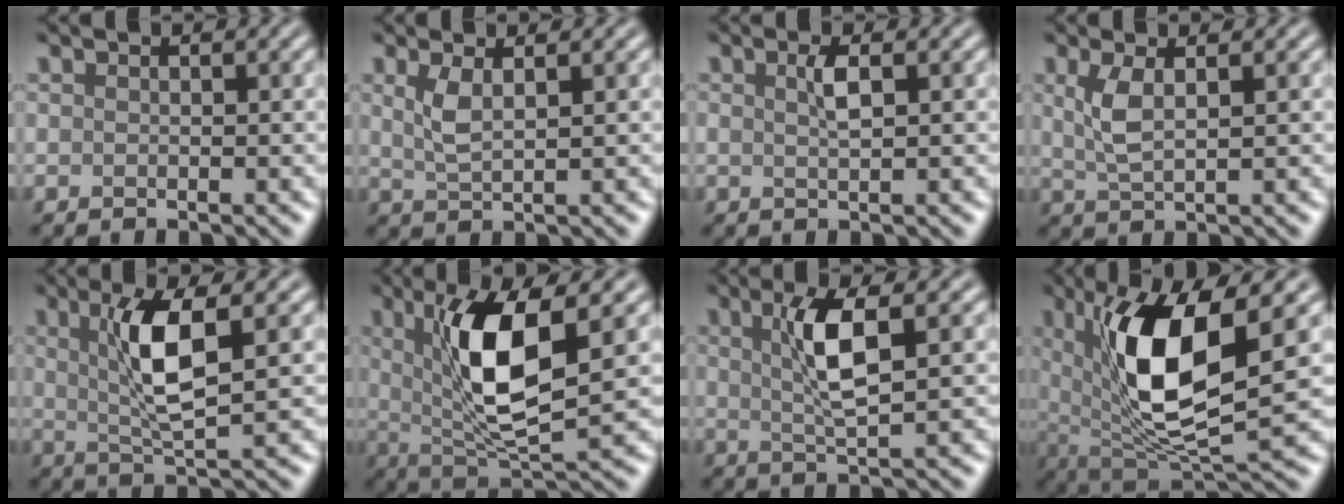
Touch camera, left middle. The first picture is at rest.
{"total": 2.4, "force": [1.0, 0.8, 2.1], "torque": [-0.046, -0.001, 0.022]}
{"total": 1.6, "force": [0.5, 0.3, 1.5], "torque": [-0.031, 0.003, 0.008]}
{"total": 2.9, "force": [0.9, 1.0, 2.6], "torque": [-0.060, 0.001, 0.021]}
{"total": 5.4, "force": [1.3, 1.2, 5.0], "torque": [-0.102, 0.001, 0.029]}
{"total": 8.3, "force": [2.0, 2.4, 7.7], "torque": [-0.141, -0.012, 0.041]}
{"total": 4.6, "force": [1.2, 1.0, 4.3], "torque": [-0.088, 0.003, 0.023]}
{"total": 10.1, "force": [2.5, 3.4, 9.1], "torque": [-0.171, -0.014, 0.050]}